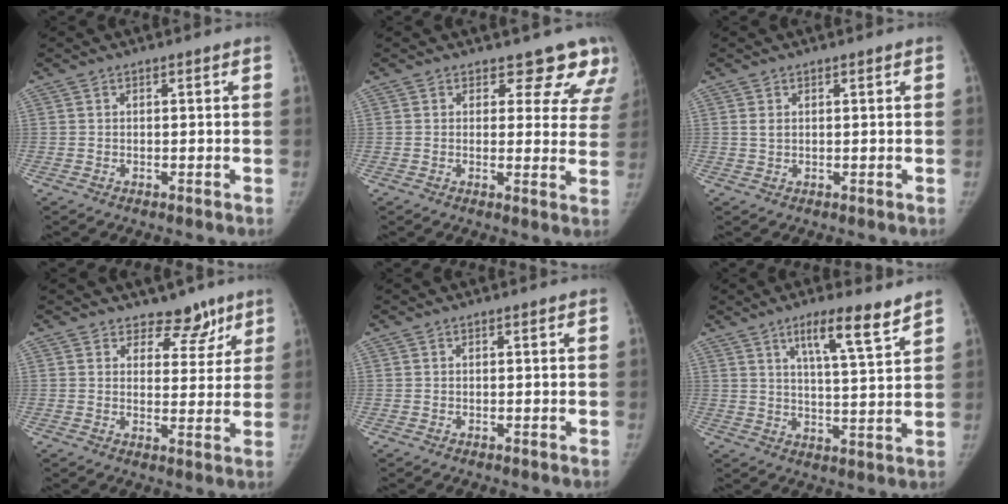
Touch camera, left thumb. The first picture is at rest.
{"total": 9.5, "force": [8.1, 4.6, 1.7], "torque": [0.038, -0.043, 0.062]}
{"total": 1.2, "force": [0.5, 0.9, 0.7], "torque": [-0.005, -0.002, 0.011]}
{"total": 6.3, "force": [4.7, 3.9, 1.4], "torque": [0.024, -0.028, 0.064]}
{"total": 0.0}
{"total": 9.3, "force": [6.1, 1.2, 6.9], "torque": [-0.105, -0.038, 0.100]}